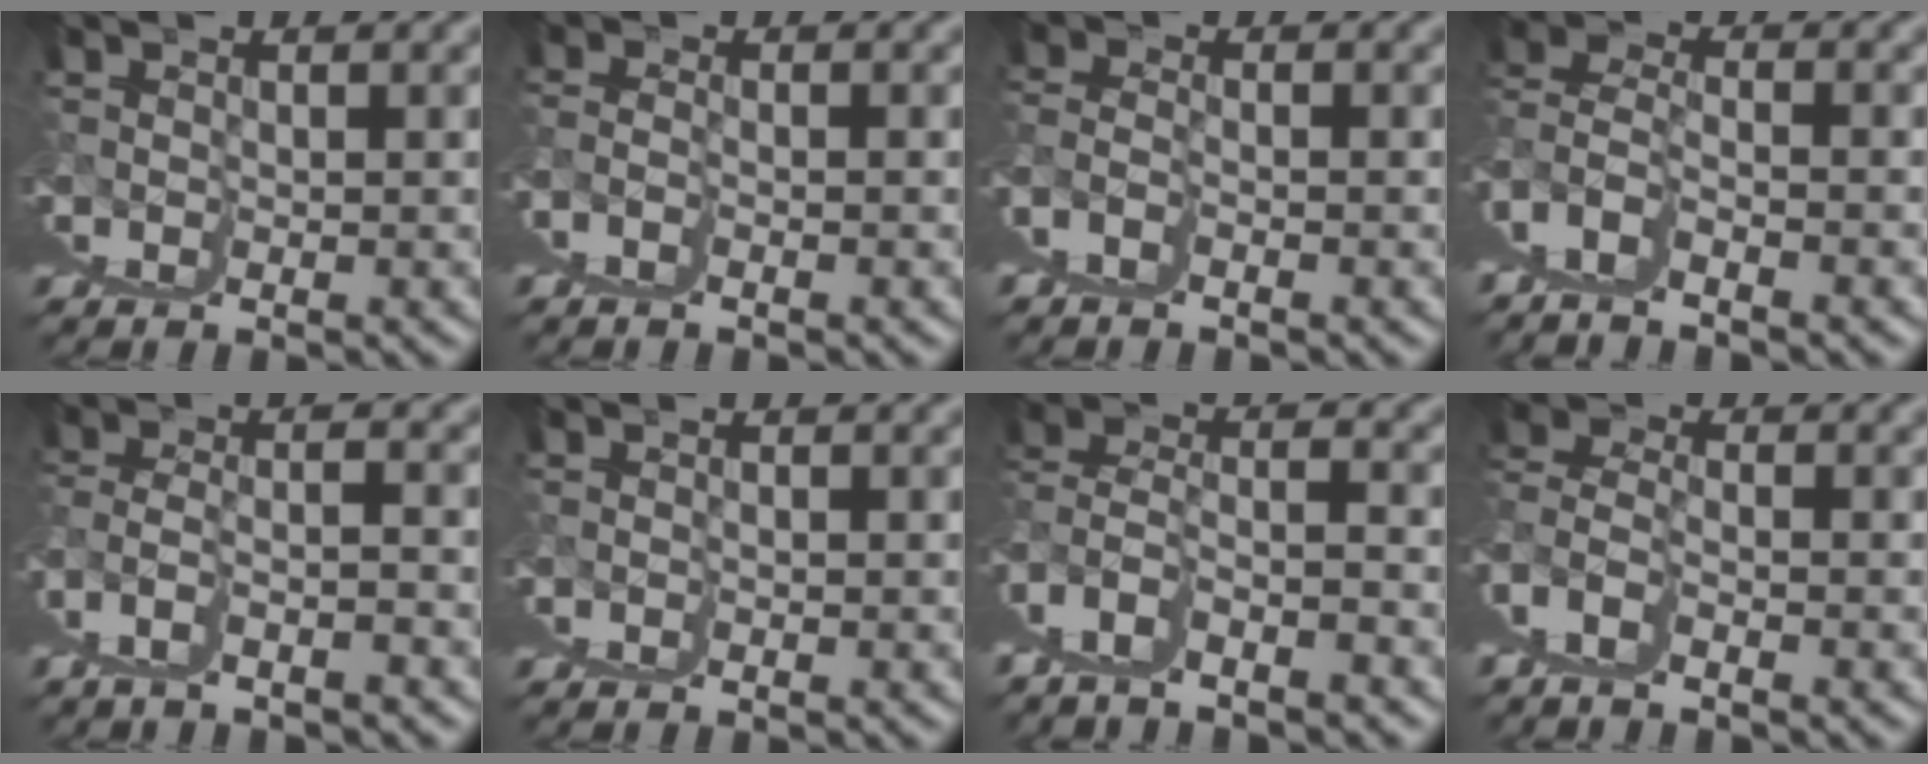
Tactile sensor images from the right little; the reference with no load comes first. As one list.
[{"total": 0.9, "force": [0.5, 0.0, 0.7], "torque": [-0.014, 0.008, 0.010]}, {"total": 1.8, "force": [1.4, -0.2, 1.1], "torque": [-0.018, 0.010, 0.024]}, {"total": 3.5, "force": [2.1, -2.1, 1.9], "torque": [-0.006, 0.022, 0.031]}, {"total": 1.6, "force": [1.2, -1.0, 0.5], "torque": [-0.010, 0.015, 0.020]}, {"total": 0.6, "force": [-0.2, -0.3, -0.4], "torque": [0.004, 0.000, -0.004]}, {"total": 3.7, "force": [2.2, -2.5, 1.5], "torque": [-0.002, 0.022, 0.030]}, {"total": 3.6, "force": [2.9, -0.8, 2.1], "torque": [-0.017, 0.021, 0.041]}]